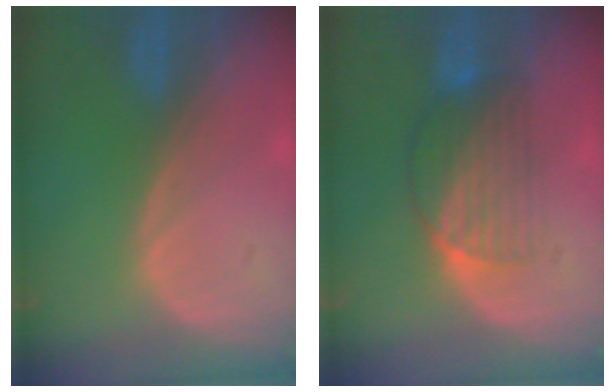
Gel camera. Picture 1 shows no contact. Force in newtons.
{"total": 6.5, "press": 5.9, "slide": 2.6}